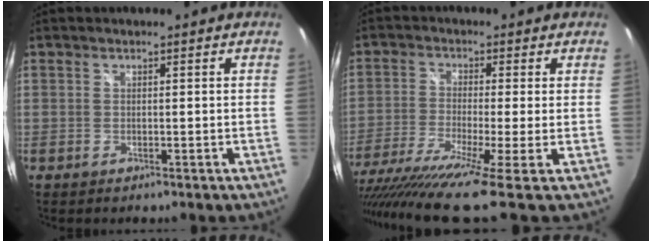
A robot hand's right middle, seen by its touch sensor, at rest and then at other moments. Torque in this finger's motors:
{"motor_torque": [0.17, -0.54, 0.17, 0.18]}